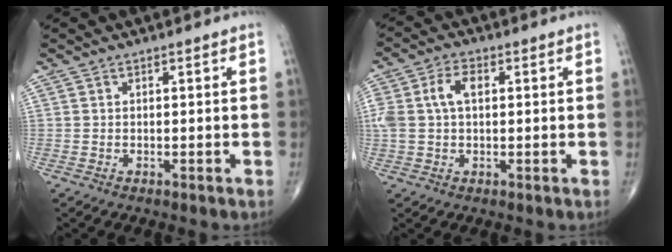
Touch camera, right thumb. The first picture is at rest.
{"total": 6.8, "force": [1.3, 4.0, 5.4], "torque": [-0.127, 0.021, 0.026]}